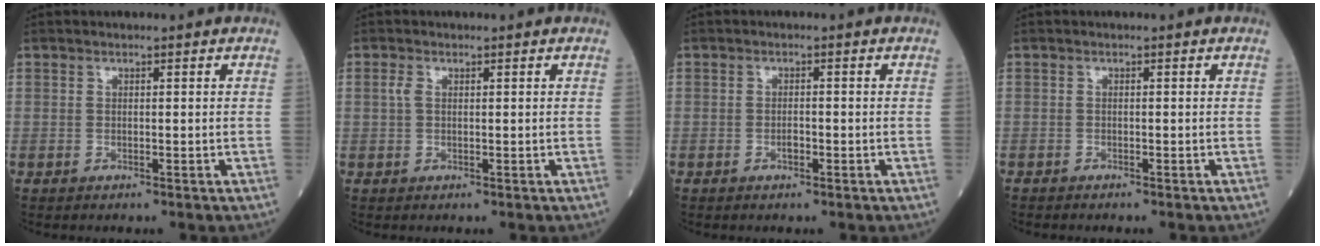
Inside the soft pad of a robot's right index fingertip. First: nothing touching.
{"total": 1.2, "force": [0.3, 0.6, 1.0], "torque": [-0.027, 0.008, 0.008]}
{"total": 1.3, "force": [-0.6, 0.4, 1.1], "torque": [-0.022, 0.001, -0.009]}
{"total": 0.9, "force": [-0.8, 0.1, 0.3], "torque": [-0.006, -0.001, -0.014]}